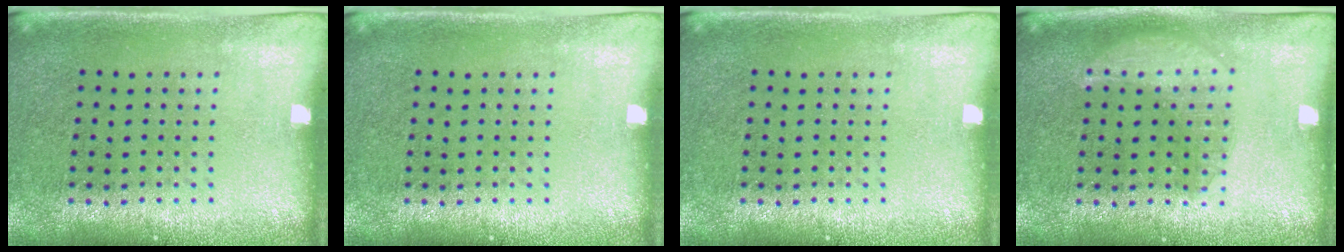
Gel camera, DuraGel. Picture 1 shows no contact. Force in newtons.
{"total": 0.0}
{"total": 0.0}
{"total": 2.4, "press": 2.4, "slide": 0.3}